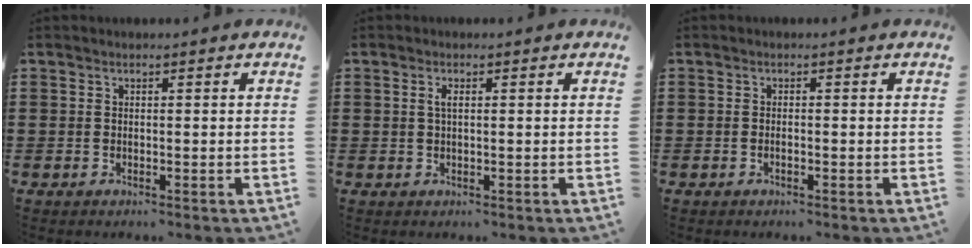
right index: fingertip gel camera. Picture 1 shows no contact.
{"total": 1.4, "force": [0.4, 0.3, 1.3], "torque": [-0.026, 0.002, 0.006]}
{"total": 0.7, "force": [-0.3, 0.2, 0.6], "torque": [-0.012, -0.004, -0.005]}